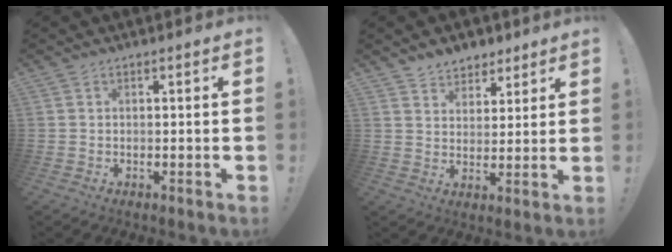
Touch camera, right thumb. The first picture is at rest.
{"total": 6.8, "force": [5.4, 4.2, 0.4], "torque": [0.001, -0.045, 0.104]}